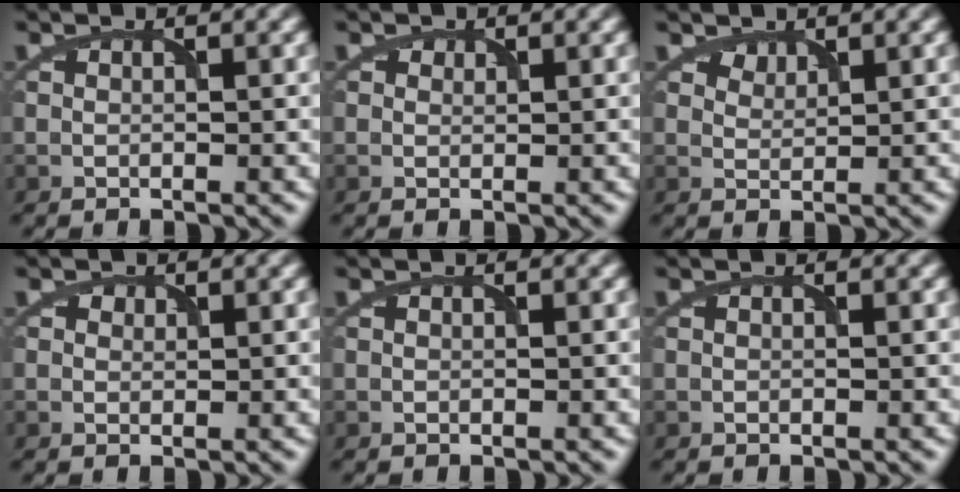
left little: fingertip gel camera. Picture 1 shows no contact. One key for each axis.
{"total": 0.9, "fx": 0.6, "fy": 0.7, "fz": 0.2, "tx": 0.002, "ty": 0.000, "tz": 0.009}
{"total": 1.1, "fx": 1.0, "fy": 0.5, "fz": 0.1, "tx": -0.002, "ty": -0.003, "tz": 0.027}
{"total": 1.1, "fx": 0.6, "fy": 0.8, "fz": 0.3, "tx": 0.001, "ty": 0.002, "tz": 0.006}
{"total": 0.0}
{"total": 0.0}